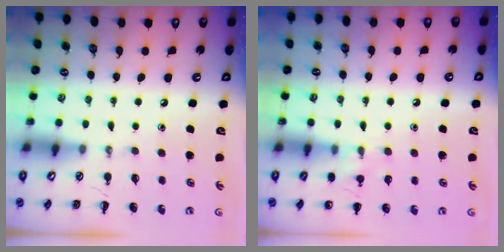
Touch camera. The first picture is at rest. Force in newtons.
{"total": 6.9, "press": 6.5, "slide": 2.2}